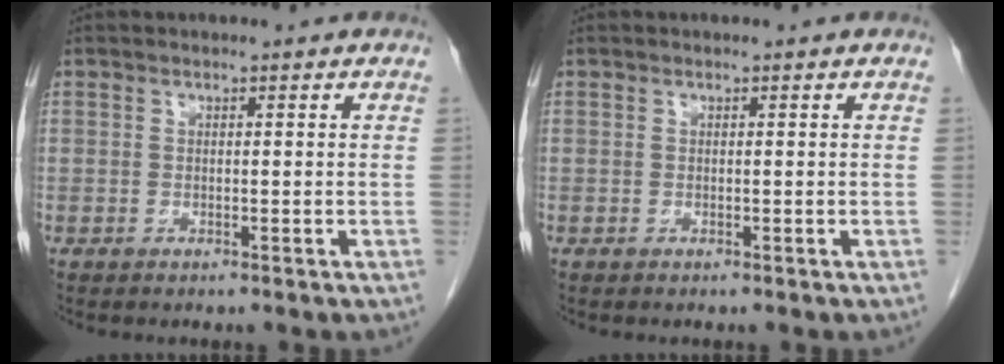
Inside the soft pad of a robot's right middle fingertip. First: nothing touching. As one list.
[{"total": 0.0}]